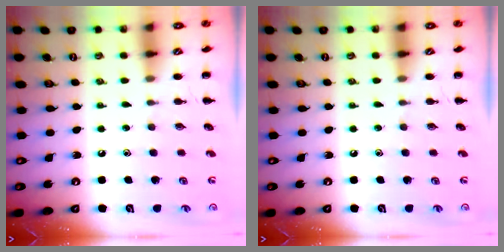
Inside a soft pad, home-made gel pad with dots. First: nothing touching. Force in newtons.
{"total": 0.0}